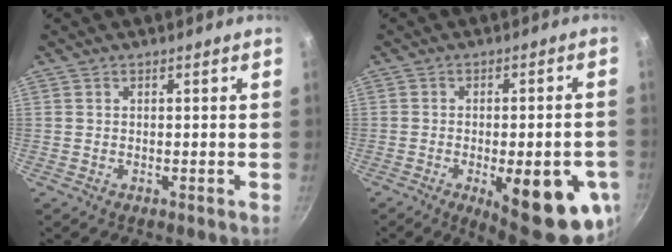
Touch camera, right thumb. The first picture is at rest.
{"total": 20.0, "force": [-7.1, 7.1, 17.4], "torque": [-0.173, 0.009, -0.074]}